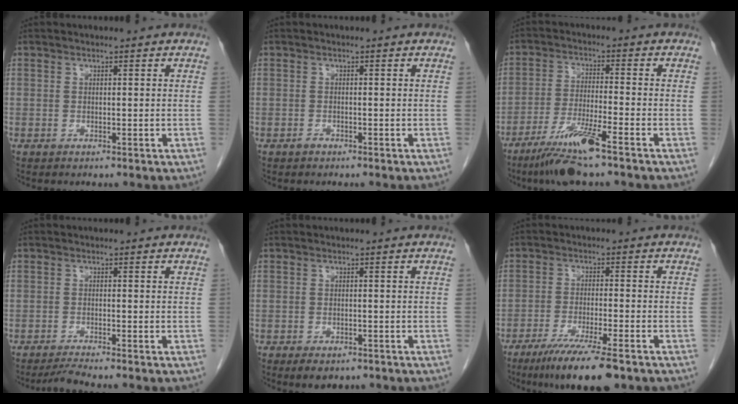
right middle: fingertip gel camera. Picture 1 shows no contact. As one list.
[{"total": 0.5, "force": [-0.4, 0.2, 0.2], "torque": [-0.004, 0.000, -0.008]}, {"total": 9.3, "force": [-6.2, 0.1, 7.0], "torque": [-0.138, -0.024, -0.114]}, {"total": 2.3, "force": [-2.0, -0.8, 0.7], "torque": [-0.023, -0.011, -0.040]}, {"total": 3.9, "force": [-2.6, 2.0, 2.0], "torque": [-0.028, -0.004, -0.032]}, {"total": 10.6, "force": [-7.4, 0.8, 7.6], "torque": [-0.123, -0.025, -0.117]}]